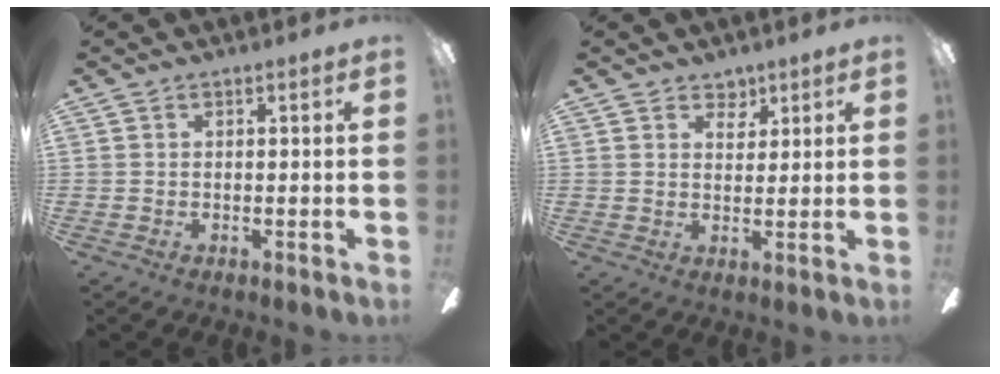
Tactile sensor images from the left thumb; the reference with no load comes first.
{"total": 3.9, "force": [2.9, 2.5, 0.6], "torque": [0.001, -0.013, 0.050]}